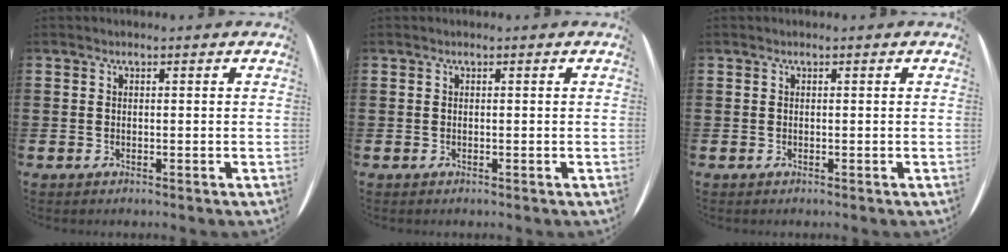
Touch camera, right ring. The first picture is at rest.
{"total": 0.0}
{"total": 0.0}